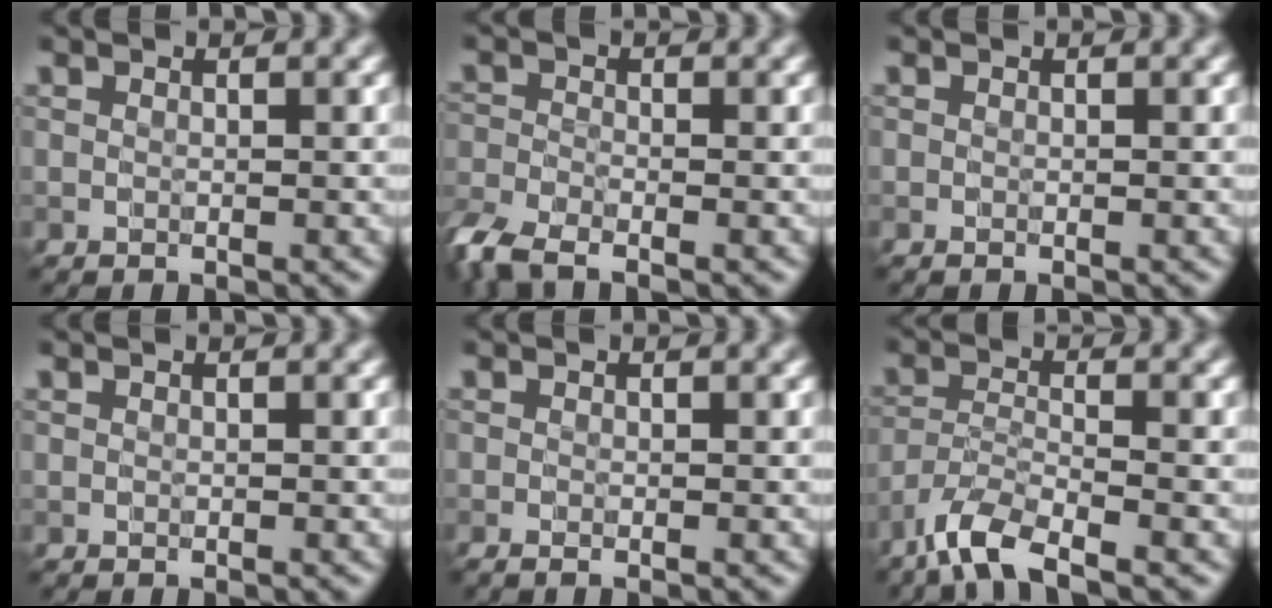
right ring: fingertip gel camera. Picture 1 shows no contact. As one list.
[{"total": 4.4, "force": [-3.2, 1.6, 2.5], "torque": [-0.058, -0.013, -0.078]}, {"total": 0.0}, {"total": 0.0}, {"total": 0.8, "force": [-0.3, 0.2, 0.7], "torque": [-0.012, -0.006, -0.005]}, {"total": 5.0, "force": [-3.8, 1.1, 3.0], "torque": [-0.059, -0.007, -0.081]}]